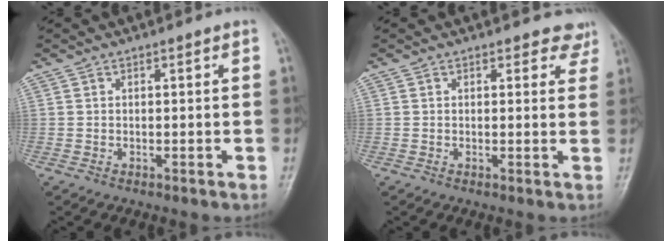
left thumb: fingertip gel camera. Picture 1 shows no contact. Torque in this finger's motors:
{"motor_torque": [0.24, -0.18, 0.14, 0.11, 0.00]}